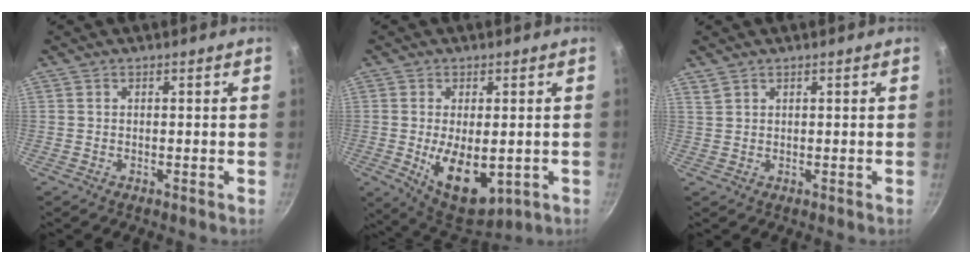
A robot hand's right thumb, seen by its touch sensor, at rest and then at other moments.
{"total": 11.8, "force": [-2.0, 6.3, 9.8], "torque": [-0.136, -0.008, -0.010]}
{"total": 1.4, "force": [1.1, 0.7, 0.4], "torque": [-0.007, 0.001, 0.025]}